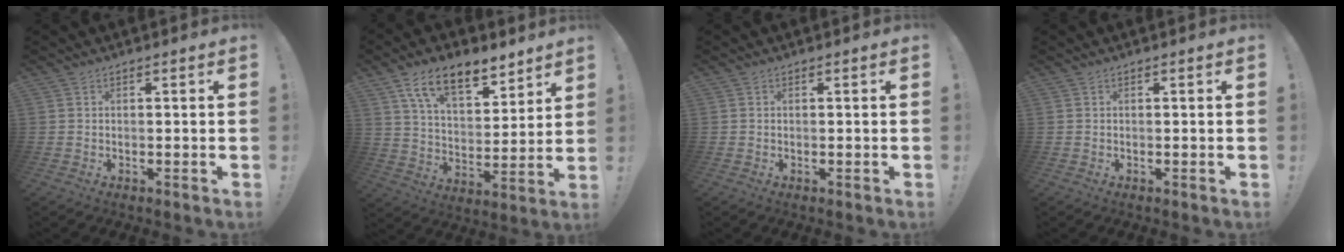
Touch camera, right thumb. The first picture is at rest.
{"total": 15.0, "force": [10.0, 7.1, 8.6], "torque": [-0.145, -0.056, 0.180]}
{"total": 0.0}
{"total": 0.0}